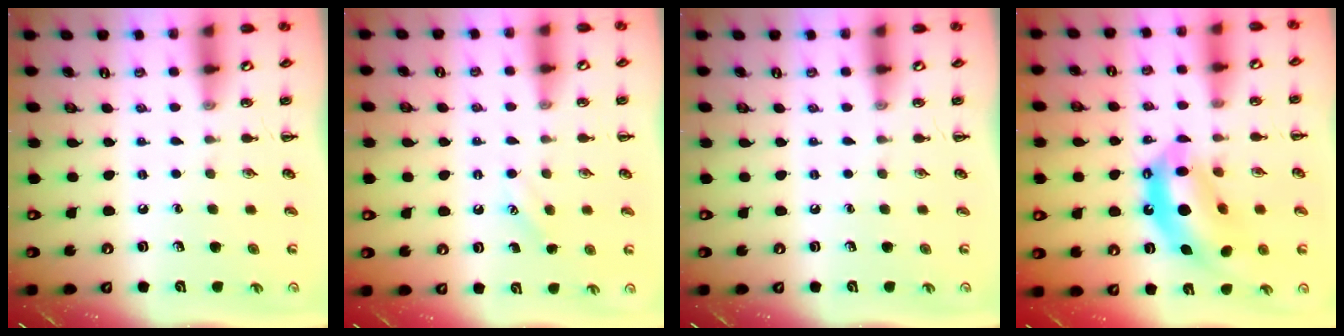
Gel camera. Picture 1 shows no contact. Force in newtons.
{"total": 2.5, "press": 2.5, "slide": 0.6}
{"total": 0.0}
{"total": 13.1, "press": 12.6, "slide": 3.6}